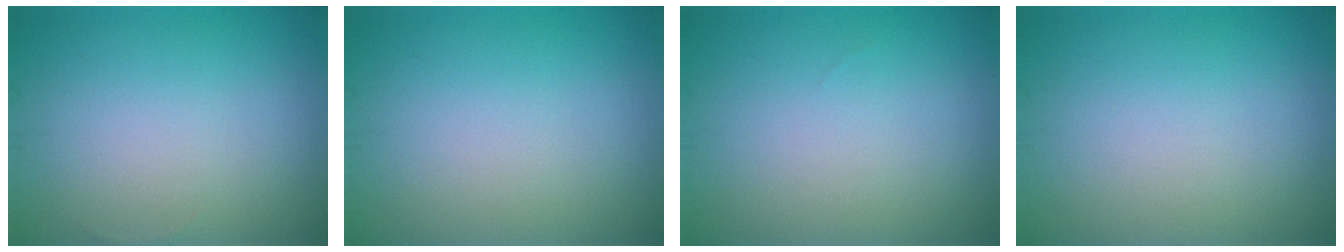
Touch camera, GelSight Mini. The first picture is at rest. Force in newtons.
{"total": 0.0}
{"total": 0.0}
{"total": 0.0}